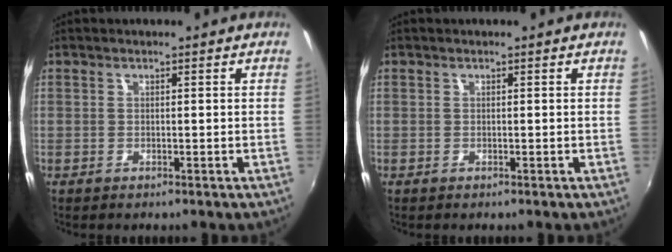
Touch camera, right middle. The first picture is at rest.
{"total": 0.0}